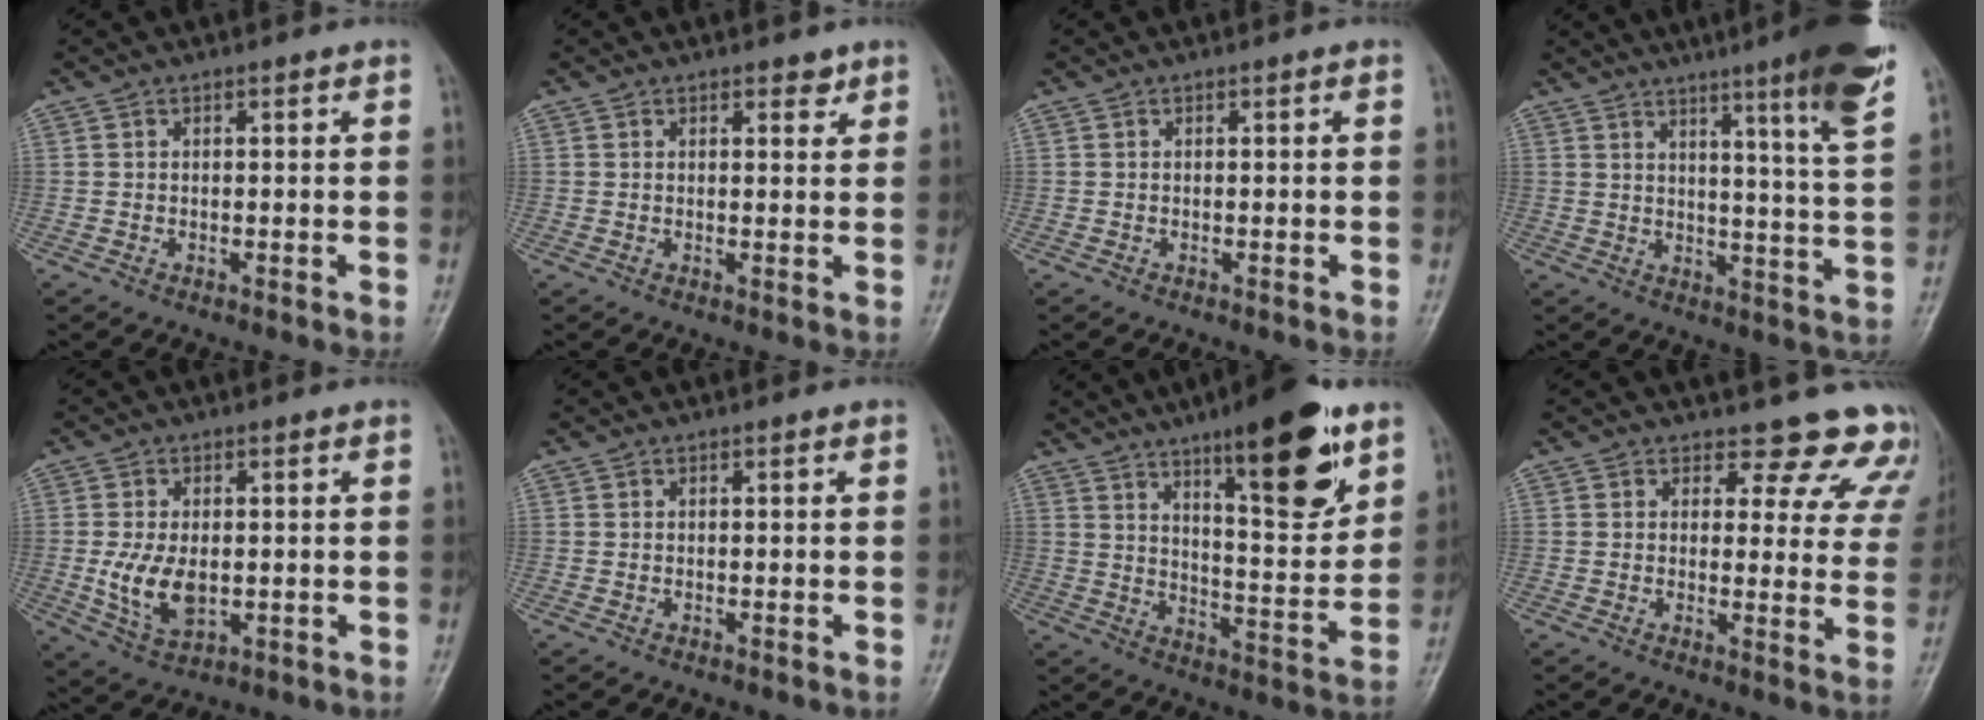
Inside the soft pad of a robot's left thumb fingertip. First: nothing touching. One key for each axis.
{"total": 2.1, "fx": 1.5, "fy": 1.0, "fz": 1.1, "tx": -0.001, "ty": -0.008, "tz": 0.019}
{"total": 0.0}
{"total": 14.7, "fx": 8.8, "fy": 0.4, "fz": 11.7, "tx": -0.155, "ty": -0.046, "tz": 0.113}
{"total": 8.1, "fx": -0.6, "fy": 4.8, "fz": 6.4, "tx": -0.117, "ty": -0.012, "tz": -0.001}
{"total": 0.0}
{"total": 18.7, "fx": 10.9, "fy": 5.0, "fz": 14.3, "tx": -0.178, "ty": -0.064, "tz": 0.173}
{"total": 12.8, "fx": 11.8, "fy": 4.9, "fz": 1.3, "tx": 0.041, "ty": -0.094, "tz": 0.099}